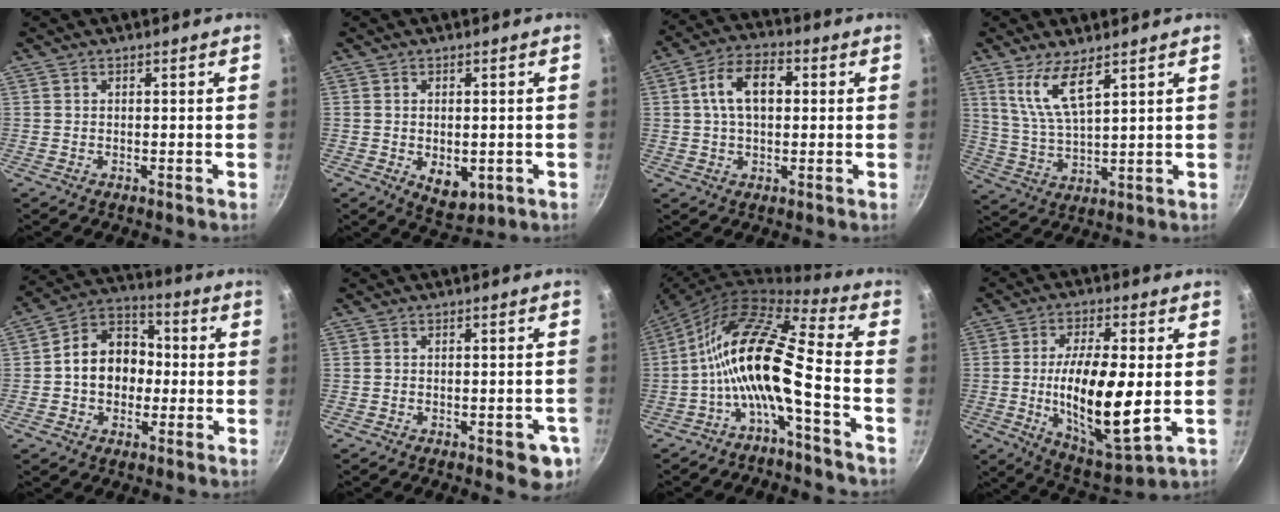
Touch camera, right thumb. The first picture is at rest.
{"total": 6.4, "force": [-1.4, 4.0, 4.9], "torque": [-0.059, -0.007, -0.008]}
{"total": 9.9, "force": [1.5, 6.1, 7.6], "torque": [-0.111, 0.021, 0.016]}
{"total": 8.5, "force": [4.9, 2.4, 6.5], "torque": [-0.125, -0.035, 0.108]}
{"total": 12.7, "force": [-0.9, 10.0, 7.7], "torque": [-0.080, 0.036, -0.033]}
{"total": 6.5, "force": [-3.0, 2.7, 5.2], "torque": [-0.045, 0.014, -0.030]}
{"total": 14.5, "force": [-5.0, 3.5, 13.2], "torque": [-0.251, 0.067, -0.111]}
{"total": 18.2, "force": [-1.5, 6.2, 17.1], "torque": [-0.302, -0.004, -0.022]}